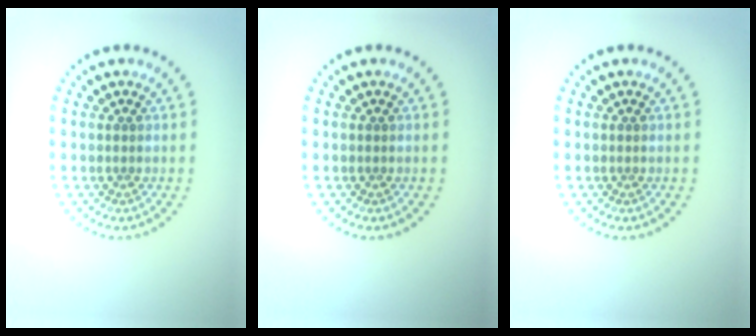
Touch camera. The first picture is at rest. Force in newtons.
{"total": 0.0}
{"total": 0.0}